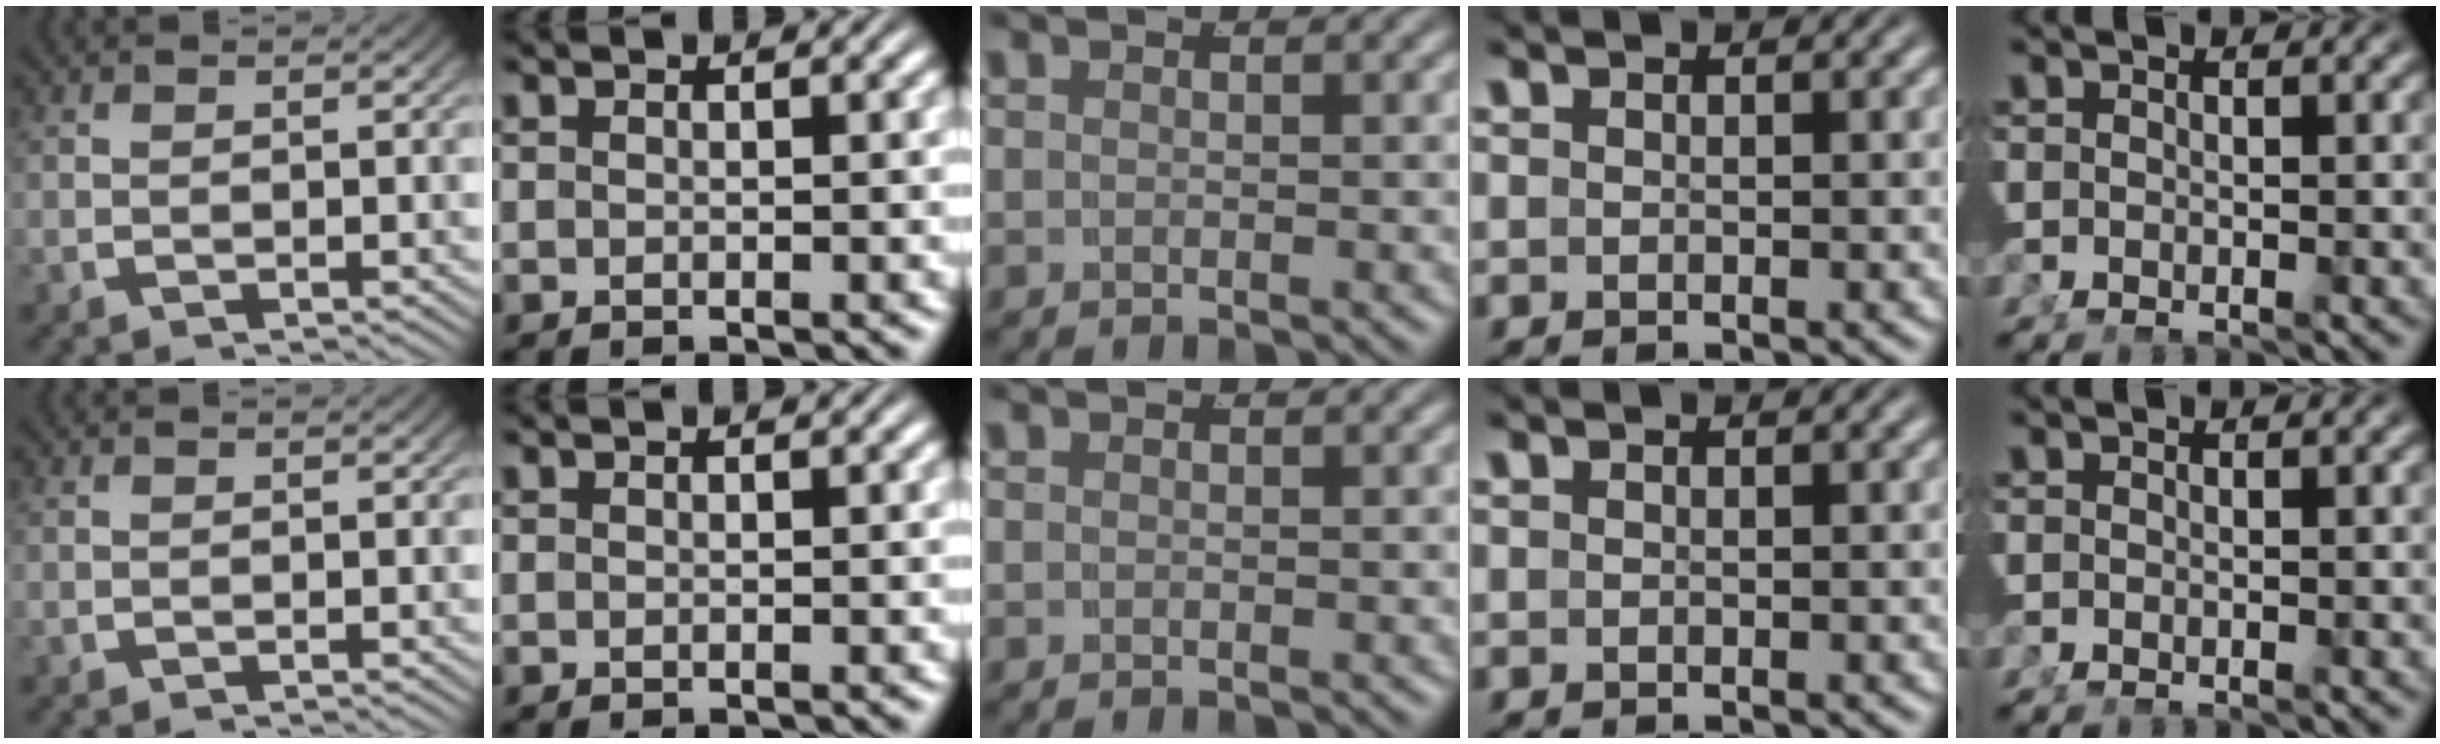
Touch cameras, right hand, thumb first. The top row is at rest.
{}